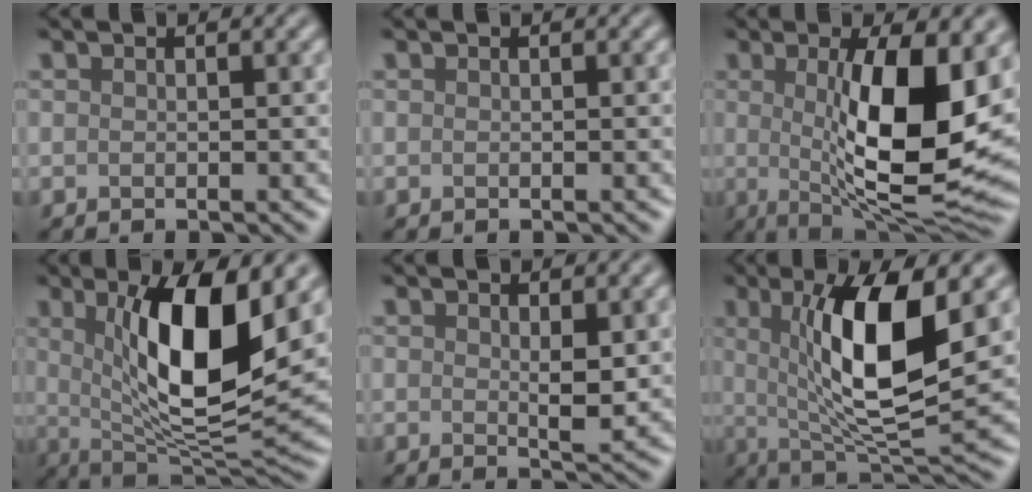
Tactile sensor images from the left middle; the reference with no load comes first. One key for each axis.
{"total": 0.0}
{"total": 12.3, "fx": 0.7, "fy": 3.5, "fz": 11.7, "tx": -0.176, "ty": -0.014, "tz": 0.016}
{"total": 11.0, "fx": 2.4, "fy": 3.3, "fz": 10.2, "tx": -0.156, "ty": -0.013, "tz": 0.045}
{"total": 1.9, "fx": 0.5, "fy": 0.5, "fz": 1.8, "tx": -0.031, "ty": -0.007, "tz": 0.010}
{"total": 10.1, "fx": 2.0, "fy": 2.9, "fz": 9.5, "tx": -0.152, "ty": -0.013, "tz": 0.040}